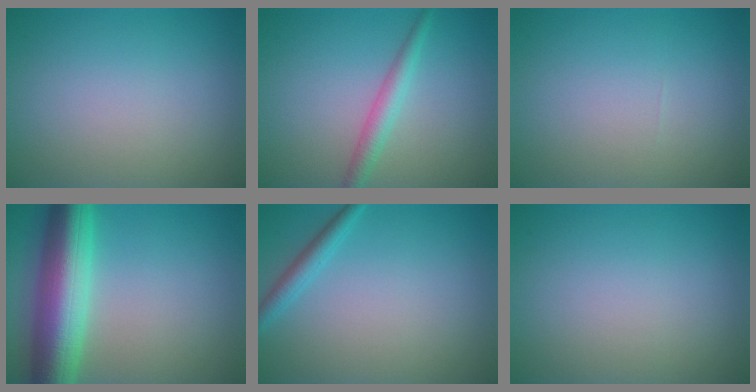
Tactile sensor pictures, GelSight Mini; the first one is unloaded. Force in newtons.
{"total": 2.3, "press": 2.3, "slide": 0.0}
{"total": 0.0}
{"total": 9.8, "press": 9.8, "slide": 0.1}
{"total": 1.9, "press": 1.9, "slide": 0.0}
{"total": 0.0}